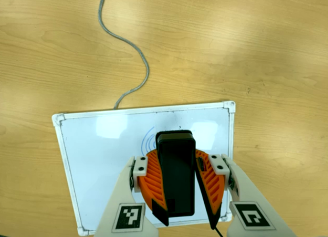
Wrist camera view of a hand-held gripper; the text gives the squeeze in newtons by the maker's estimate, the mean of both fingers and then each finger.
{"total": 12.6, "left": 11.9, "right": 13.4}